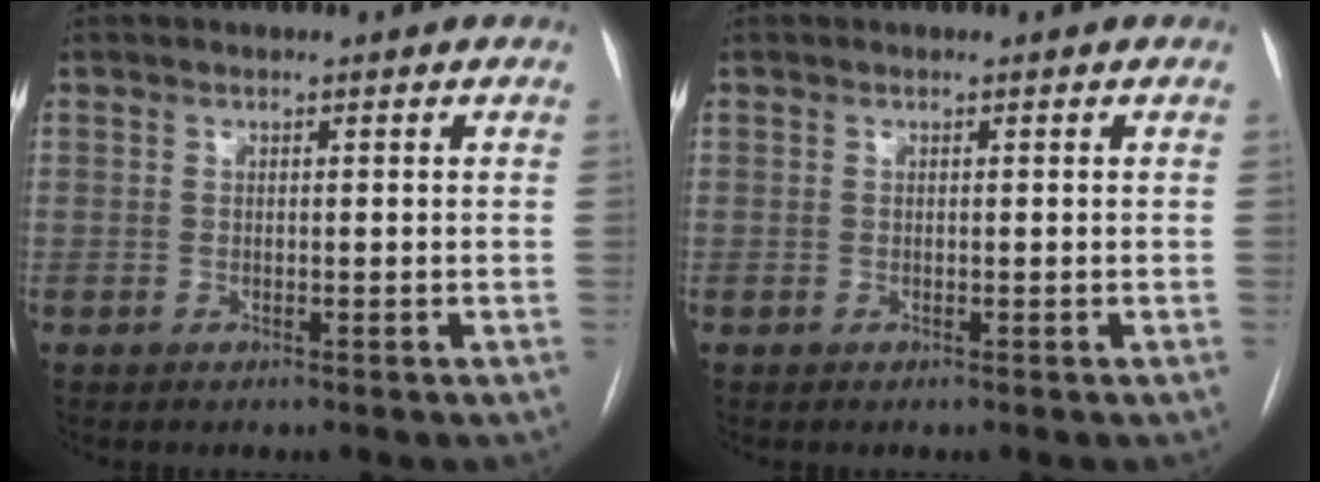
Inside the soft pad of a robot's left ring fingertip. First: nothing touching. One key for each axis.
{"total": 0.0}